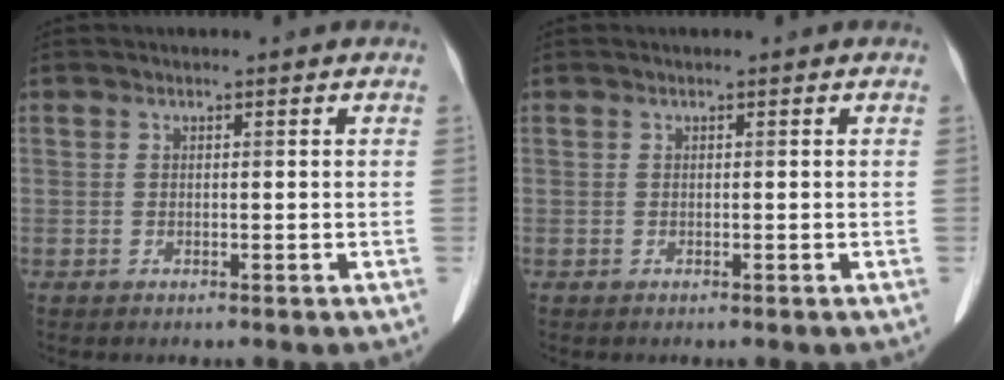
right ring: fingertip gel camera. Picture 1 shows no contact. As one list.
[{"total": 0.0}]